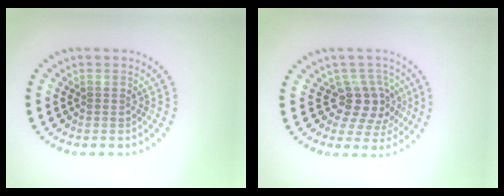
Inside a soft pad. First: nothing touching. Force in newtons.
{"total": 3.7, "press": 3.1, "slide": 2.1}